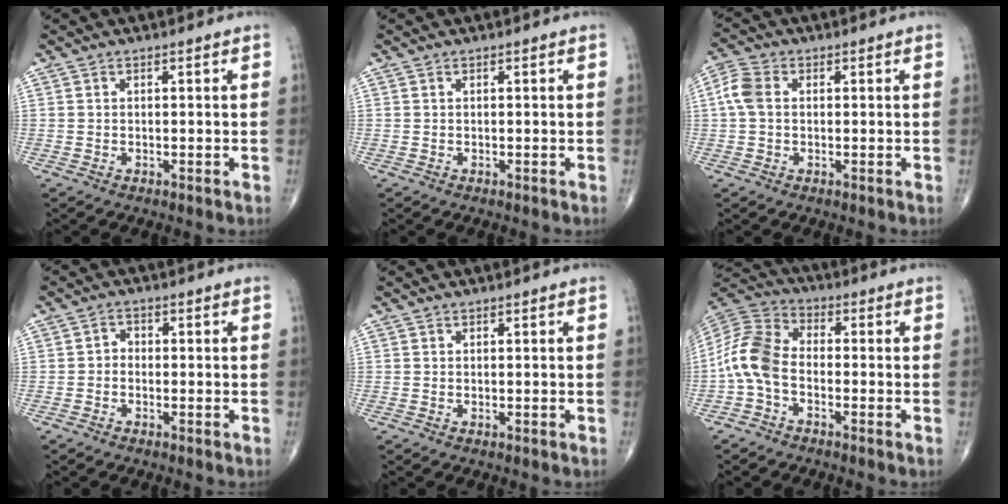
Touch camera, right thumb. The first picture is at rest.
{"total": 0.0}
{"total": 5.0, "force": [0.5, 3.5, 3.5], "torque": [-0.086, 0.015, 0.003]}
{"total": 1.9, "force": [-0.4, 1.6, 0.9], "torque": [0.000, 0.009, -0.014]}
{"total": 0.0}
{"total": 9.9, "force": [-2.3, 6.3, 7.3], "torque": [-0.148, 0.032, -0.062]}